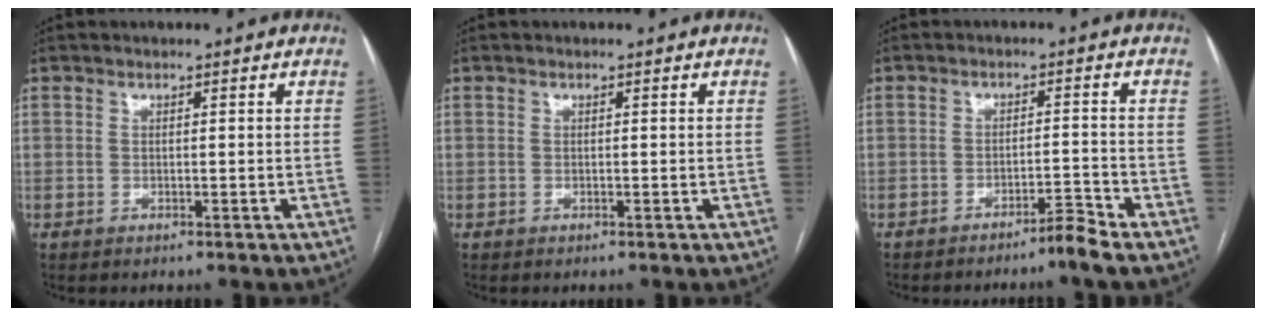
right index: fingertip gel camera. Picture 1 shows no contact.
{"total": 0.0}
{"total": 3.2, "force": [-2.7, -0.8, 1.4], "torque": [-0.018, -0.006, -0.048]}